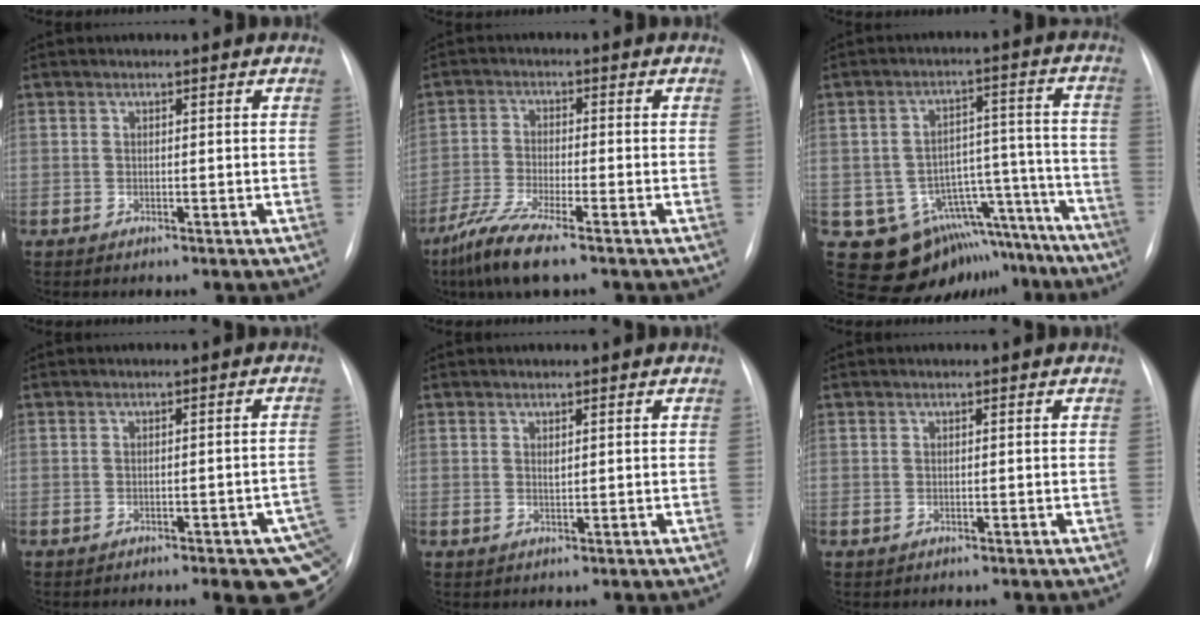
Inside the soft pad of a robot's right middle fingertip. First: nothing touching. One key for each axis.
{"total": 7.2, "fx": -5.1, "fy": 0.4, "fz": 5.0, "tx": -0.112, "ty": -0.022, "tz": -0.102}
{"total": 16.3, "fx": -11.4, "fy": 9.9, "fz": 6.3, "tx": -0.061, "ty": 0.072, "tz": -0.137}
{"total": 9.0, "fx": -4.1, "fy": 2.6, "fz": 7.6, "tx": -0.077, "ty": 0.015, "tz": -0.045}
{"total": 0.7, "fx": 0.5, "fy": 0.1, "fz": 0.4, "tx": -0.007, "ty": 0.001, "tz": 0.011}
{"total": 0.0}